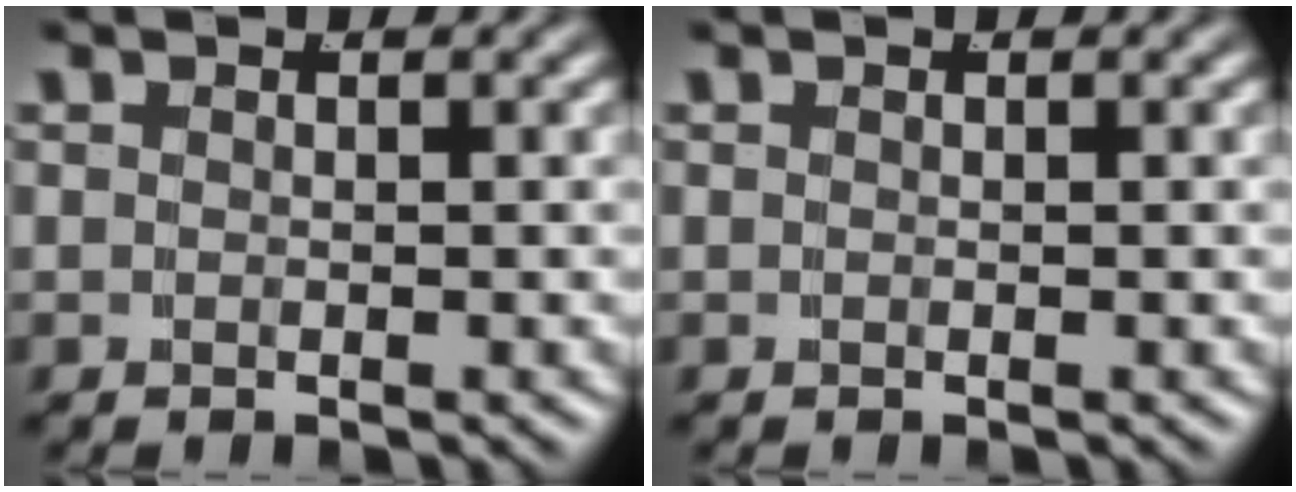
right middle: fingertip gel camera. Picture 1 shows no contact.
{"total": 0.0}